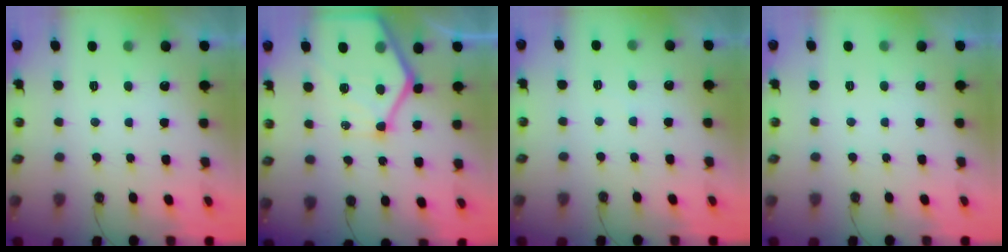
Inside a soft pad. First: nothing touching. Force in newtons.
{"total": 19.8, "press": 19.7, "slide": 2.2}
{"total": 2.3, "press": 2.3, "slide": 0.4}
{"total": 0.0}